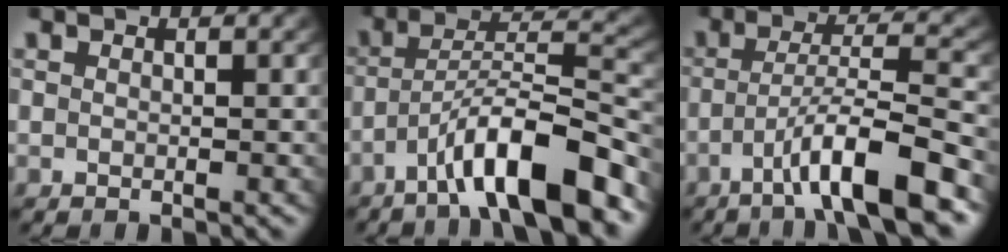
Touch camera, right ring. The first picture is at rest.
{"total": 7.6, "force": [-4.3, 2.0, 6.0], "torque": [-0.096, -0.002, -0.065]}
{"total": 6.4, "force": [-3.7, 0.8, 5.2], "torque": [-0.081, 0.001, -0.059]}